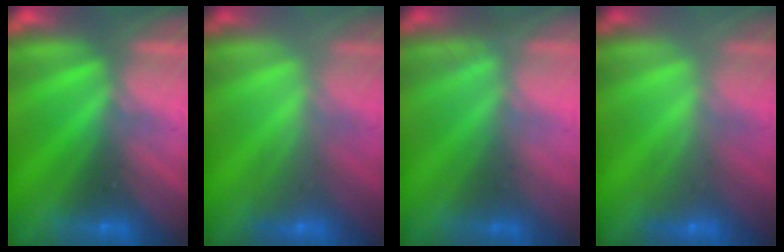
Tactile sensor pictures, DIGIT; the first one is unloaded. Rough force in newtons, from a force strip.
{"total": 2.1}
{"total": 2.4}
{"total": 2.1}